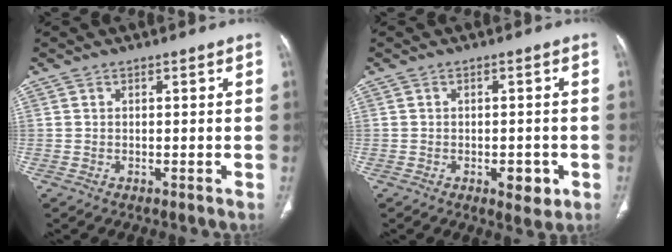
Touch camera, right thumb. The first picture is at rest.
{"total": 4.2, "force": [-1.5, 2.1, 3.3], "torque": [-0.029, 0.002, -0.012]}